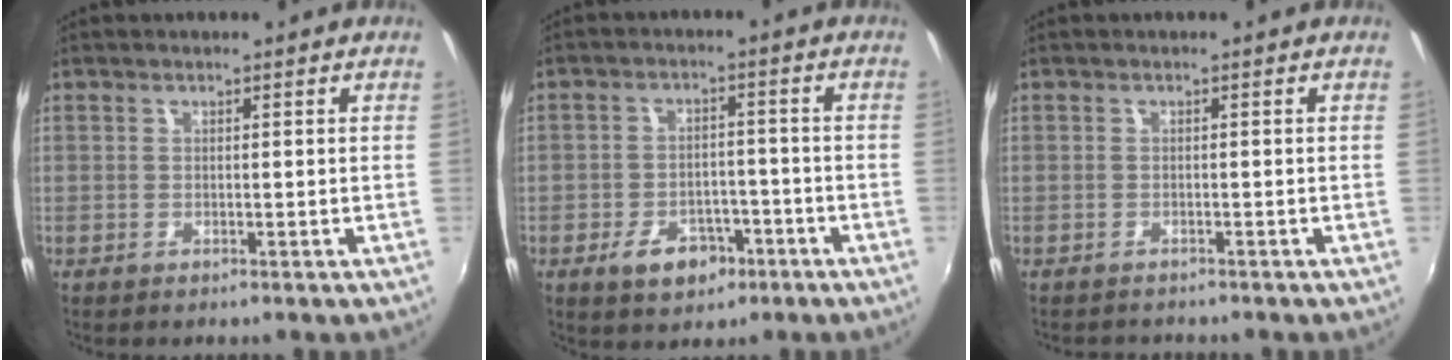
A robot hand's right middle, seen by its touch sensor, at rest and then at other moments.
{"total": 7.2, "force": [-4.0, 4.6, 3.8], "torque": [-0.085, 0.009, -0.051]}
{"total": 1.9, "force": [-1.9, 0.3, 0.3], "torque": [-0.013, -0.008, -0.029]}